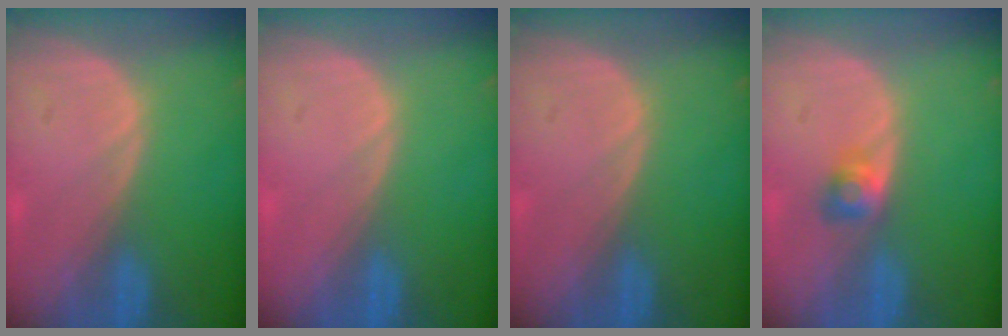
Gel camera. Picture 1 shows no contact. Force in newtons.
{"total": 0.0}
{"total": 0.0}
{"total": 2.6, "press": 2.4, "slide": 1.0}